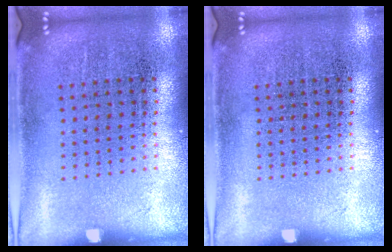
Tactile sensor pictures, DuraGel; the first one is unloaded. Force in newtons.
{"total": 0.0}